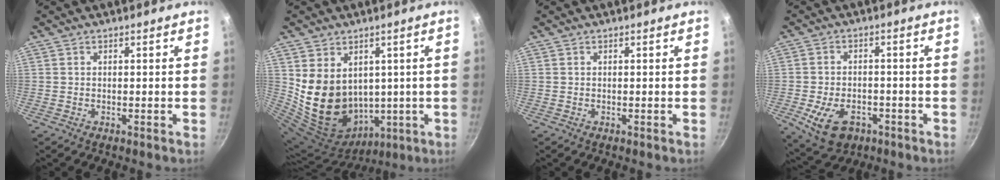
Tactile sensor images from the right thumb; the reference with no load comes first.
{"total": 16.2, "force": [2.6, 12.8, 9.5], "torque": [-0.160, -0.015, 0.083]}
{"total": 0.0}
{"total": 9.8, "force": [-3.9, 6.5, 6.2], "torque": [-0.094, 0.015, -0.056]}